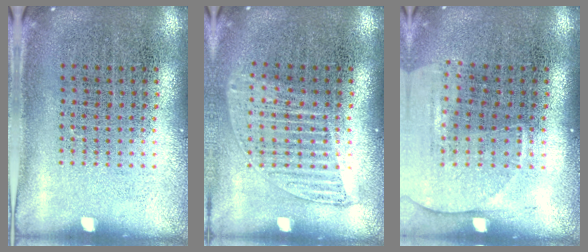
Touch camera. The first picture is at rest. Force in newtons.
{"total": 1.3, "press": 1.1, "slide": 0.6}
{"total": 1.4, "press": 1.3, "slide": 0.4}